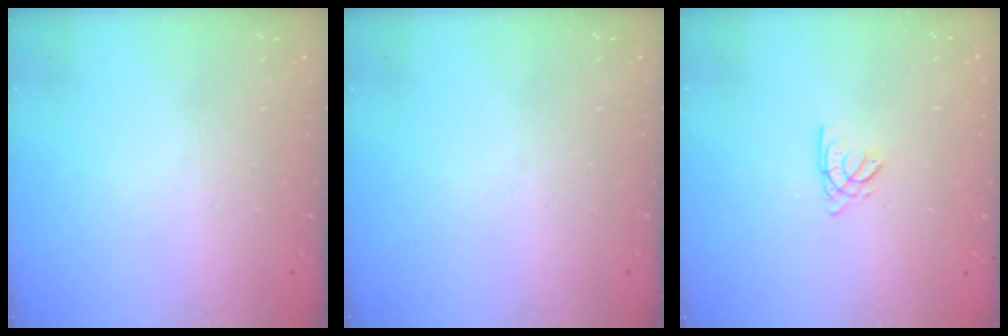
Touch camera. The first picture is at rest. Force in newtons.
{"total": 0.0}
{"total": 2.6, "press": 2.6, "slide": 0.1}